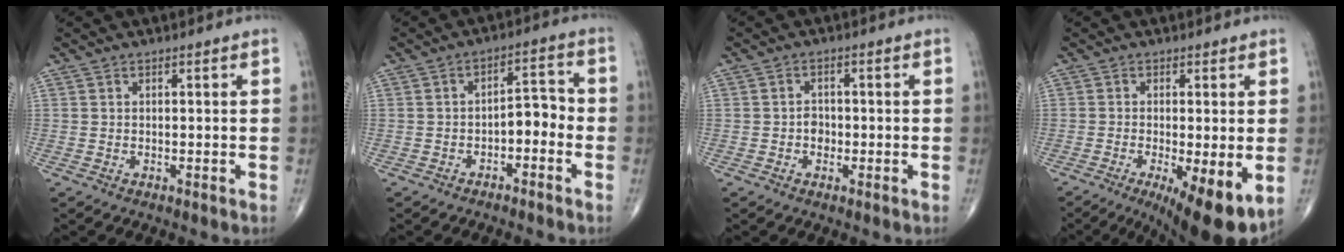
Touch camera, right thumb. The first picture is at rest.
{"total": 5.4, "force": [-2.1, 2.9, 4.0], "torque": [-0.038, 0.037, -0.038]}
{"total": 2.2, "force": [-0.6, 1.9, 1.1], "torque": [-0.005, 0.007, -0.013]}
{"total": 12.0, "force": [-3.8, 3.3, 10.9], "torque": [-0.155, -0.021, -0.051]}